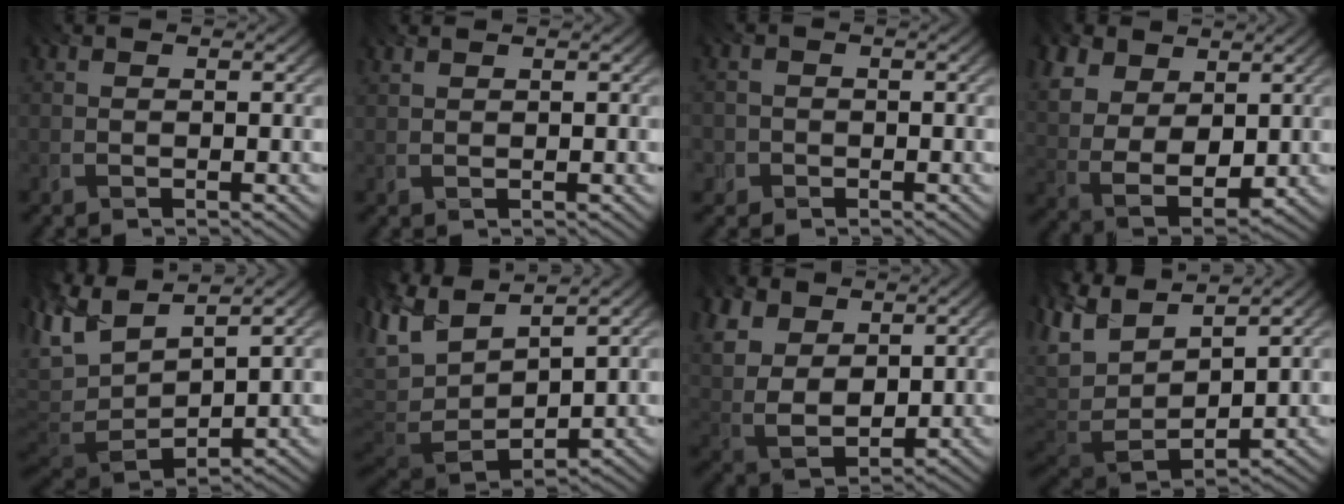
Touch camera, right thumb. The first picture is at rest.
{"total": 1.2, "force": [1.0, 0.1, 0.6], "torque": [-0.005, -0.002, 0.014]}
{"total": 1.7, "force": [-1.1, 1.2, -0.5], "torque": [0.012, -0.006, -0.029]}
{"total": 10.6, "force": [4.4, 6.7, 6.9], "torque": [-0.187, 0.008, 0.082]}
{"total": 11.2, "force": [3.4, 5.2, 9.3], "torque": [-0.223, 0.012, 0.057]}
{"total": 12.3, "force": [3.0, 5.9, 10.3], "torque": [-0.228, 0.002, 0.064]}
{"total": 9.9, "force": [4.2, 6.5, 6.2], "torque": [-0.181, 0.011, 0.078]}
{"total": 11.0, "force": [3.6, 5.5, 8.8], "torque": [-0.210, 0.011, 0.060]}